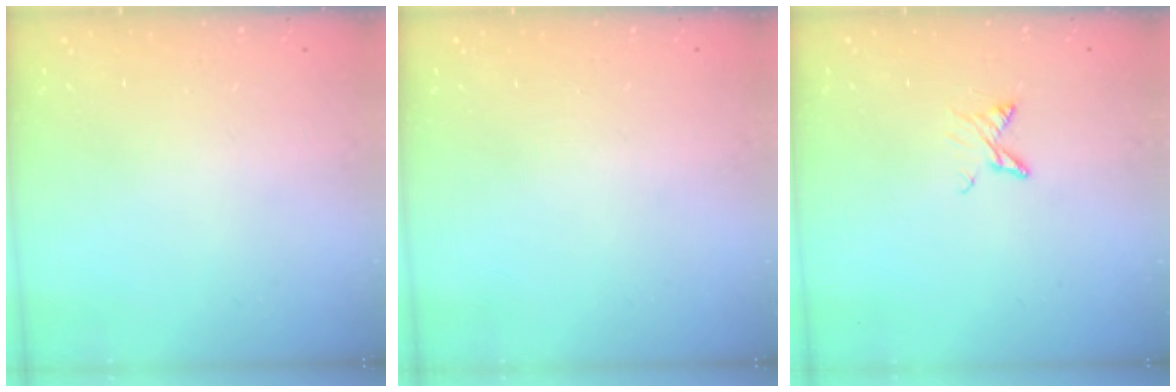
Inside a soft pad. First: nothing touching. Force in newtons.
{"total": 0.0}
{"total": 3.6, "press": 3.6, "slide": 0.4}